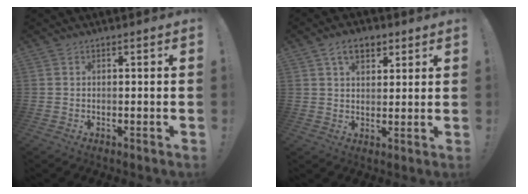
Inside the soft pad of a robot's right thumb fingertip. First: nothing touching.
{"total": 7.4, "force": [3.9, 4.6, 4.2], "torque": [-0.061, -0.003, 0.073]}